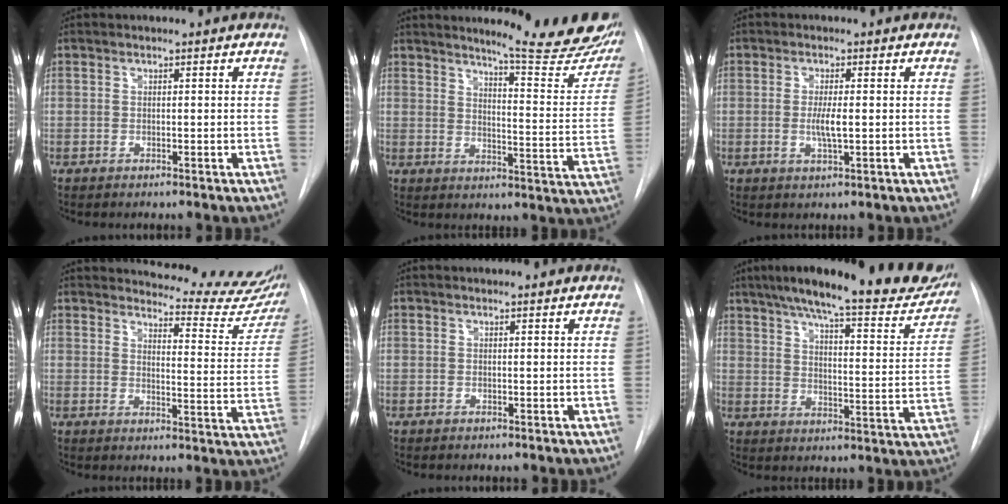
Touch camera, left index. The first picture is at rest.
{"total": 20.4, "force": [17.7, 1.4, 10.0], "torque": [-0.126, -0.089, 0.206]}
{"total": 3.1, "force": [-0.2, 0.4, 3.1], "torque": [-0.061, -0.006, -0.003]}
{"total": 18.2, "force": [17.3, 2.8, 4.6], "torque": [-0.042, -0.097, 0.181]}
{"total": 1.4, "force": [1.4, 0.0, 0.1], "torque": [-0.009, 0.005, 0.014]}
{"total": 26.7, "force": [22.2, 4.6, 14.0], "torque": [-0.209, -0.037, 0.278]}